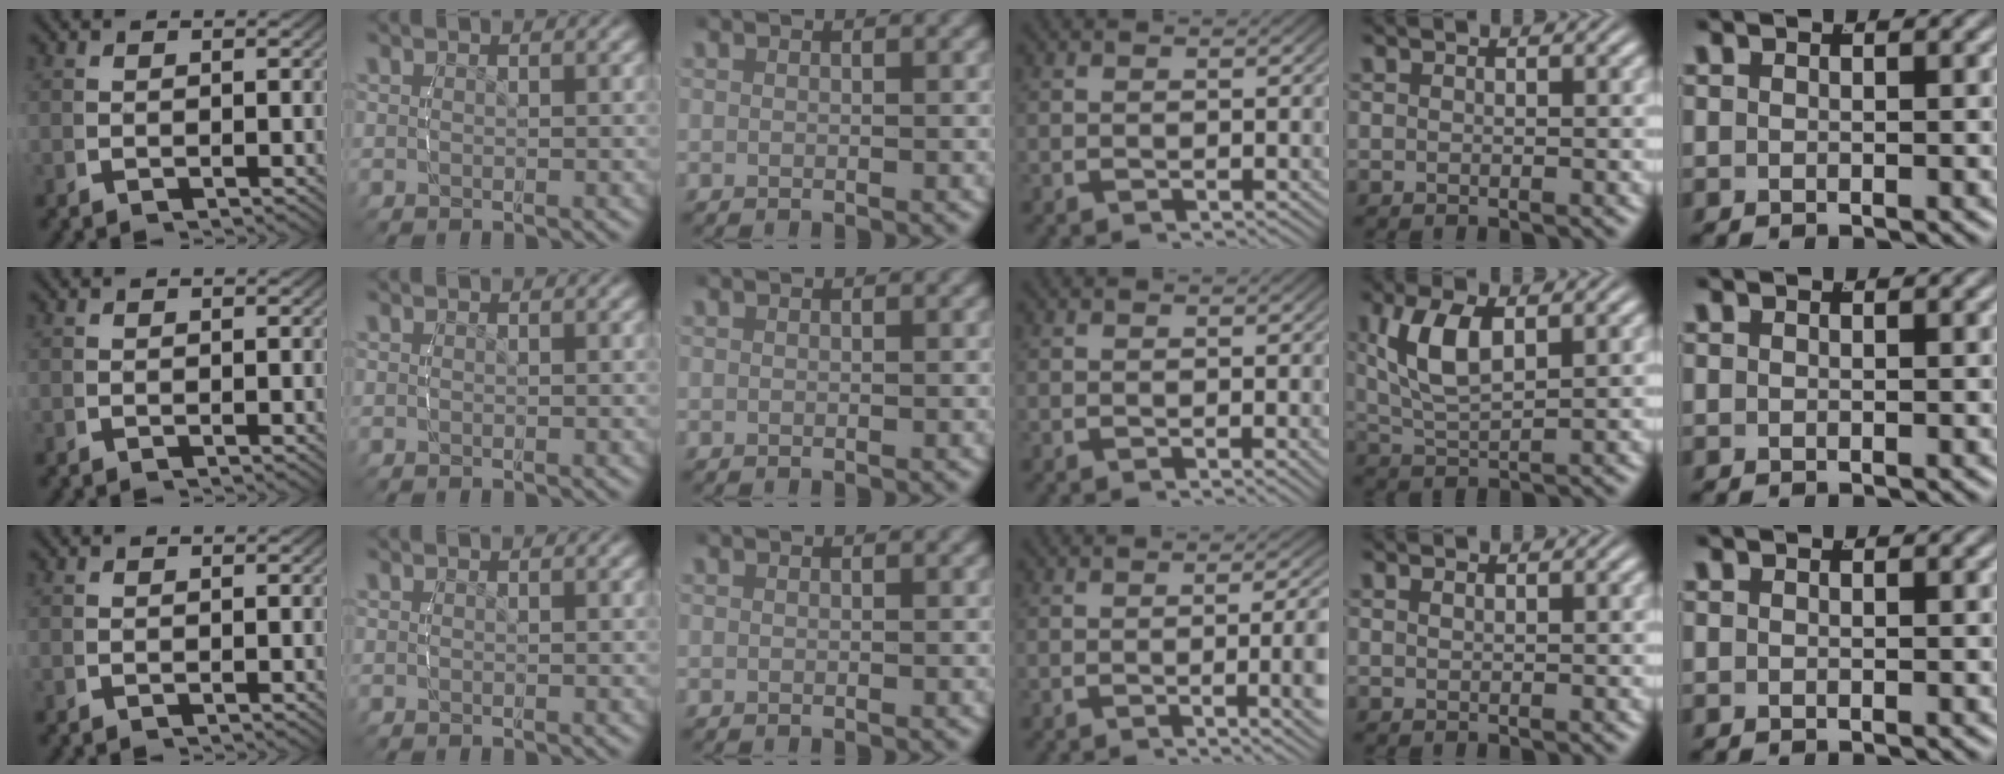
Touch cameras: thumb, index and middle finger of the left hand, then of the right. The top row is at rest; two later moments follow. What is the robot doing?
{"motion": "lift_and_place", "object": "cubes"}